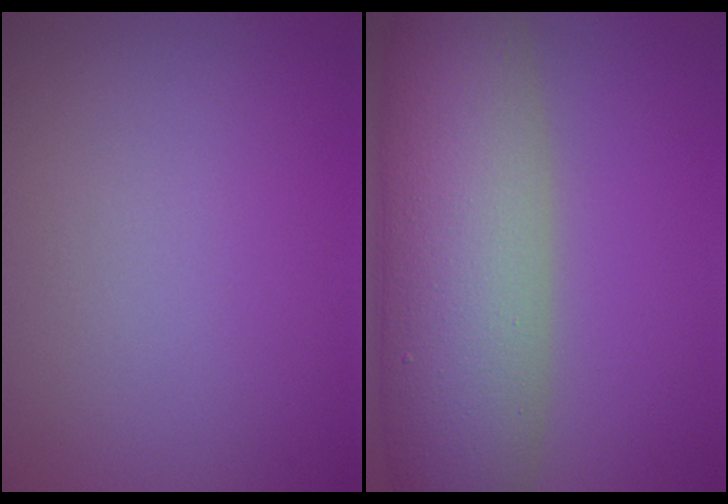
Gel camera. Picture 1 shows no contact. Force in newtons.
{"total": 13.4, "press": 13.4, "slide": 0.6}